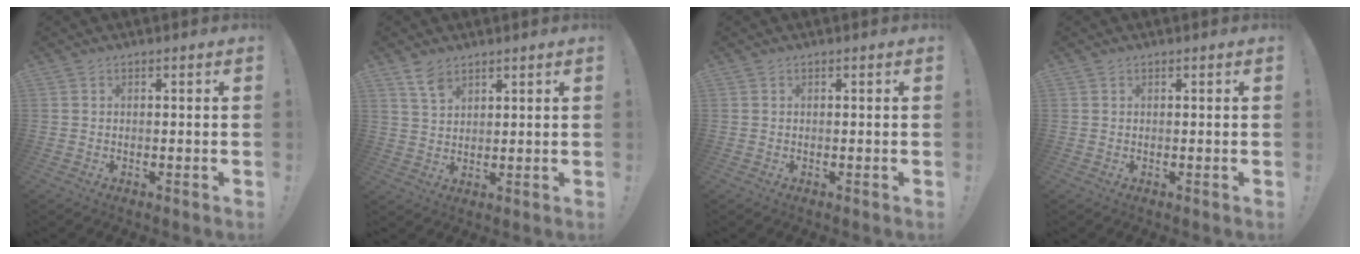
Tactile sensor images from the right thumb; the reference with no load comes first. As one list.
[{"total": 5.9, "force": [4.2, 2.9, 2.9], "torque": [-0.055, -0.020, 0.081]}, {"total": 0.0}, {"total": 0.0}]